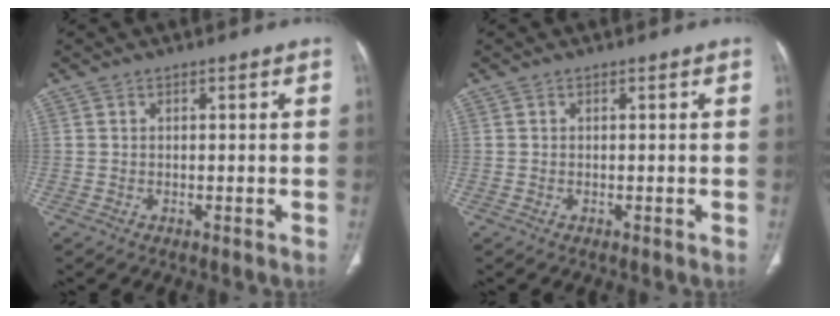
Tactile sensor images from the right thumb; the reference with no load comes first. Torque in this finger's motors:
{"motor_torque": [0.01, -0.18, -0.22, -0.09, 0.06]}